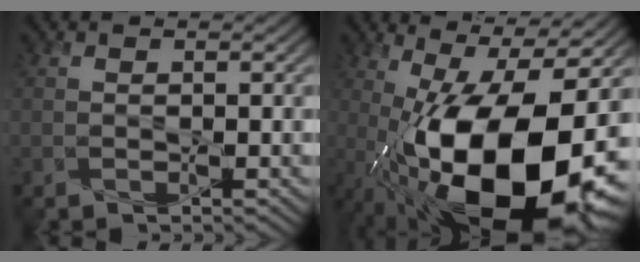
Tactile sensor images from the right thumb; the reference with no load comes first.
{"total": 21.4, "force": [-6.2, 8.5, 18.7], "torque": [-0.300, -0.013, -0.095]}